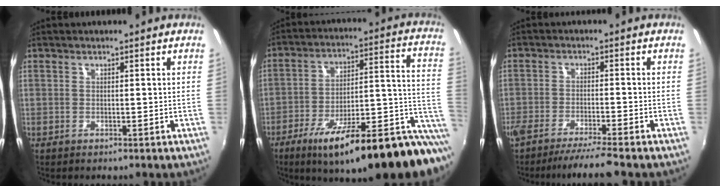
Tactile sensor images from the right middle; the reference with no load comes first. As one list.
[{"total": 26.1, "force": [-15.7, 4.4, 20.5], "torque": [-0.265, -0.029, -0.233]}, {"total": 7.4, "force": [-6.5, -0.9, 3.4], "torque": [-0.073, -0.014, -0.107]}]